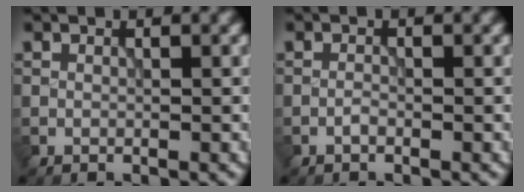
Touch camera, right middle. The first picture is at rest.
{"total": 0.6, "force": [-0.4, 0.2, 0.4], "torque": [-0.007, 0.002, -0.010]}